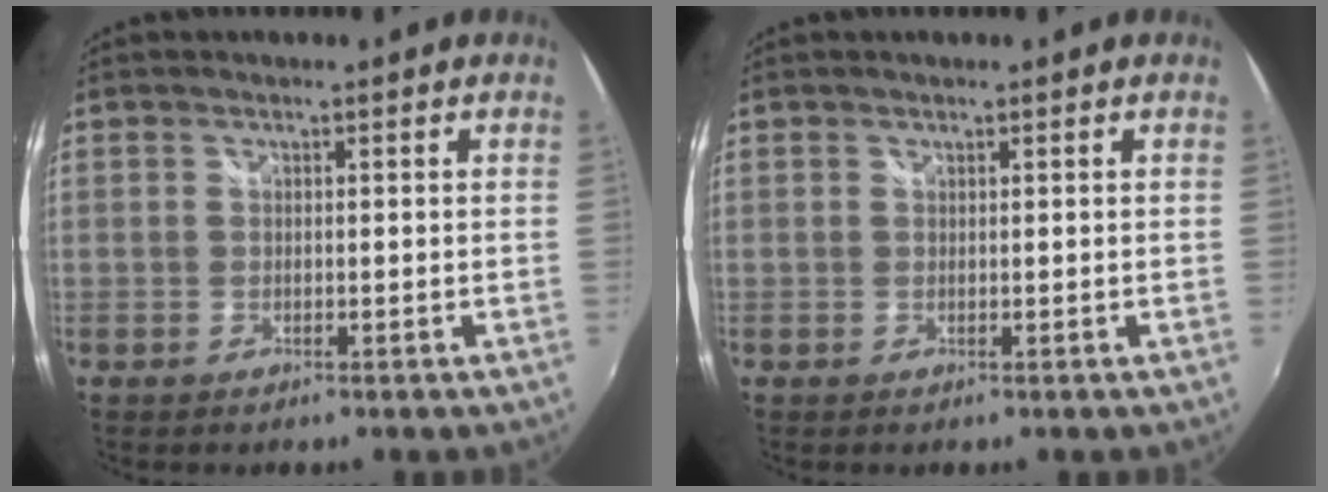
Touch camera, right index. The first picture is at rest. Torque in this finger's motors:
{"motor_torque": [-0.09, -0.04, -0.03, 0.00]}